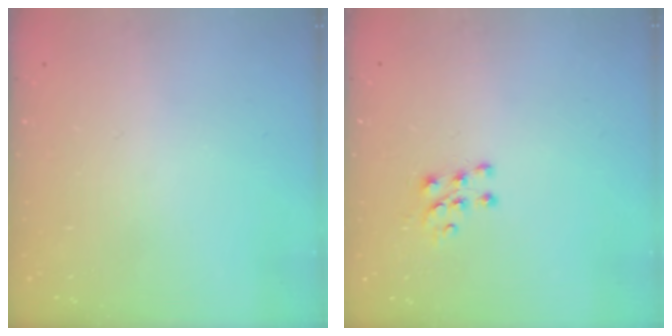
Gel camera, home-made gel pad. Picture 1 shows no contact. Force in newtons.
{"total": 6.5, "press": 6.4, "slide": 0.7}